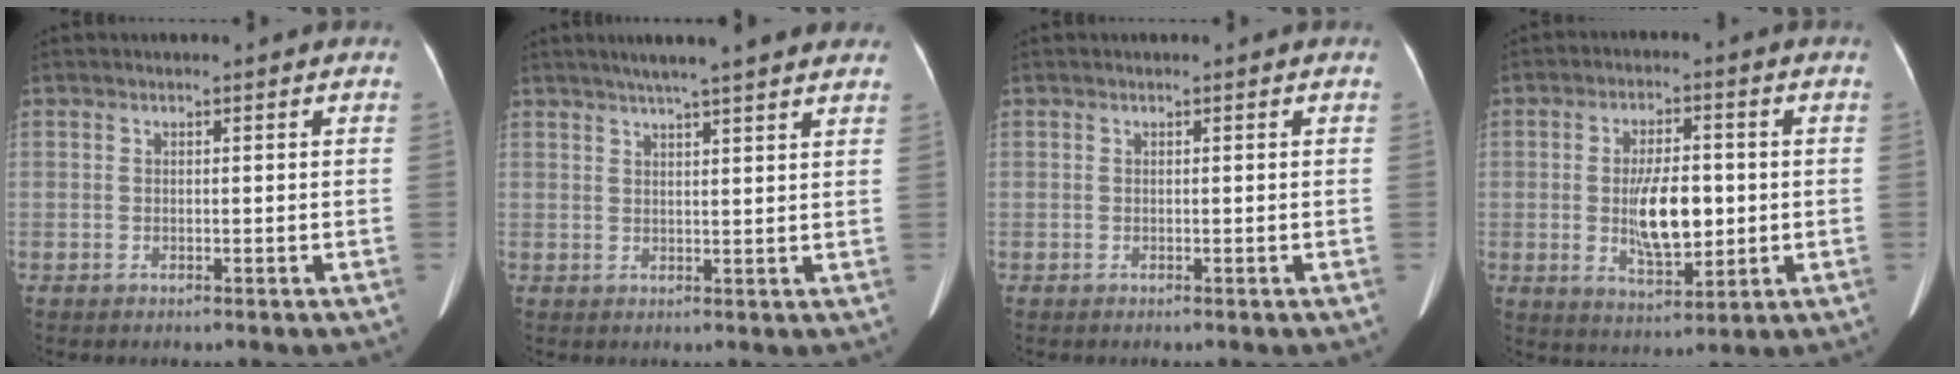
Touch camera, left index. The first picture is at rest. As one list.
[{"total": 12.5, "force": [10.3, 0.8, 7.0], "torque": [-0.103, 0.029, 0.124]}, {"total": 0.0}, {"total": 9.1, "force": [-0.5, 3.6, 8.4], "torque": [-0.158, -0.001, -0.001]}]